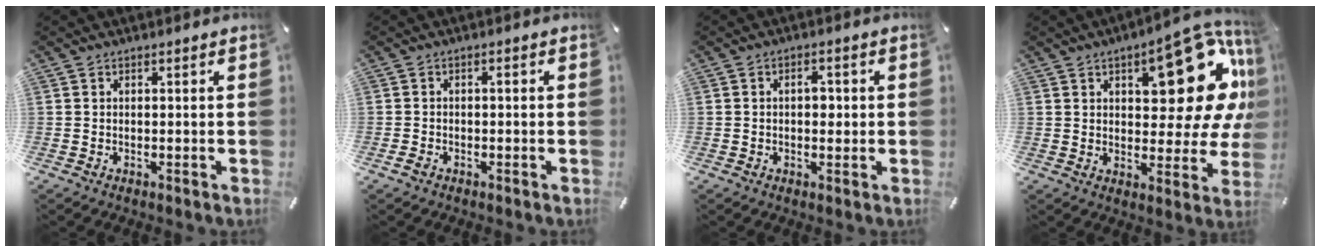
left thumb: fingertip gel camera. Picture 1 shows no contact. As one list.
[{"total": 1.5, "force": [-0.8, 1.0, 0.8], "torque": [-0.017, 0.004, -0.017]}, {"total": 2.9, "force": [0.1, 1.9, 2.2], "torque": [-0.030, 0.000, -0.003]}, {"total": 22.5, "force": [9.1, 10.9, 17.4], "torque": [-0.195, -0.071, 0.146]}]